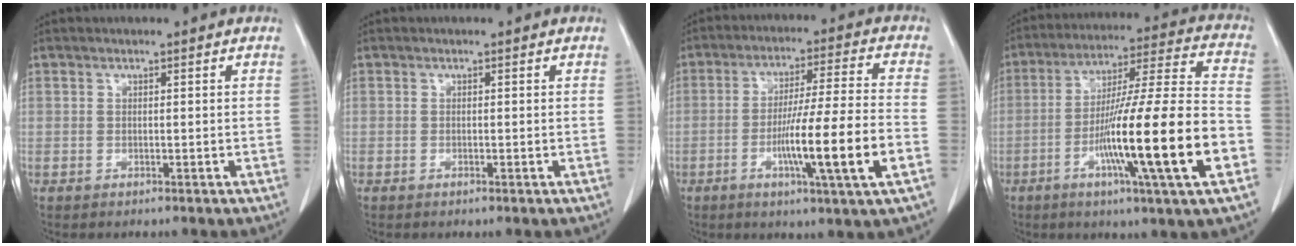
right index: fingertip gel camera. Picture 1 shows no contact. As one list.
[{"total": 0.0}, {"total": 13.9, "force": [-4.3, -0.7, 13.2], "torque": [-0.230, -0.011, -0.076]}, {"total": 21.2, "force": [-6.7, -0.2, 20.1], "torque": [-0.324, -0.013, -0.117]}]